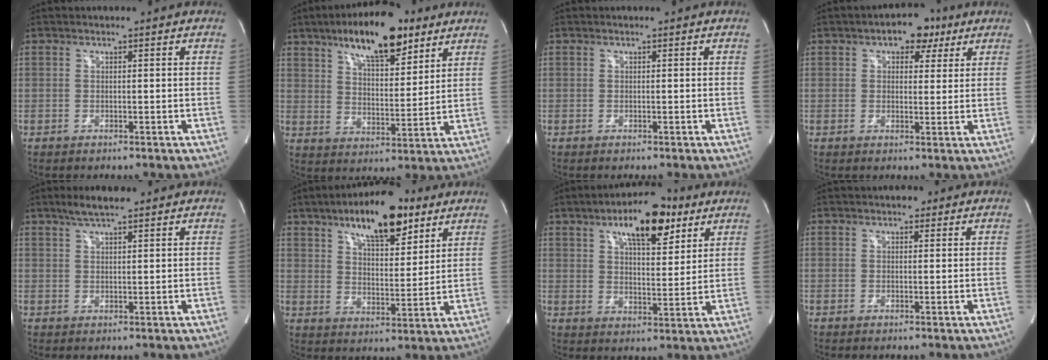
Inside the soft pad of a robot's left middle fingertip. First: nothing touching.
{"total": 15.1, "force": [9.8, 4.9, 10.4], "torque": [-0.168, 0.013, 0.162]}
{"total": 0.0}
{"total": 6.1, "force": [3.3, 3.5, 3.7], "torque": [-0.042, 0.022, 0.042]}
{"total": 4.5, "force": [3.4, 0.8, 2.9], "torque": [-0.059, 0.013, 0.061]}
{"total": 15.1, "force": [9.5, 5.2, 10.5], "torque": [-0.168, 0.013, 0.155]}
{"total": 13.0, "force": [7.5, 4.5, 9.6], "torque": [-0.148, 0.012, 0.117]}
{"total": 1.7, "force": [1.1, 1.0, 0.9], "torque": [-0.013, 0.008, 0.014]}